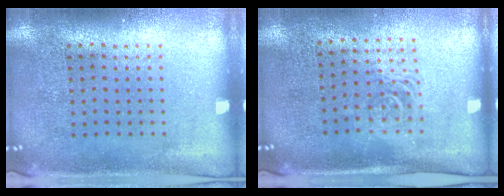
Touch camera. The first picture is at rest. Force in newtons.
{"total": 1.6, "press": 1.3, "slide": 0.9}